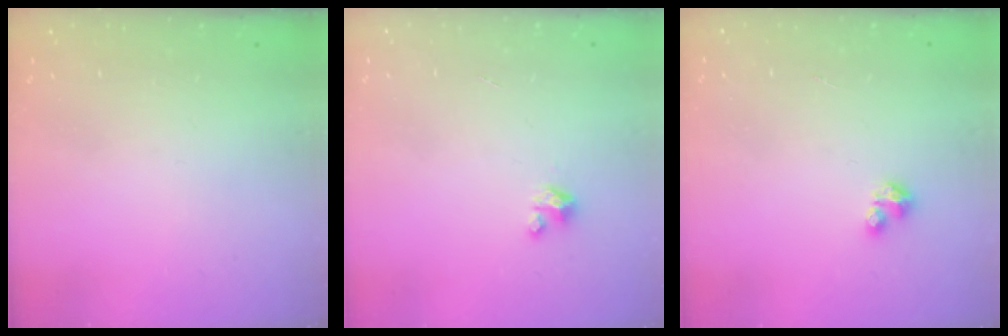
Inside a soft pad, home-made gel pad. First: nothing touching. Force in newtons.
{"total": 3.2, "press": 3.2, "slide": 0.3}
{"total": 3.3, "press": 3.3, "slide": 0.2}